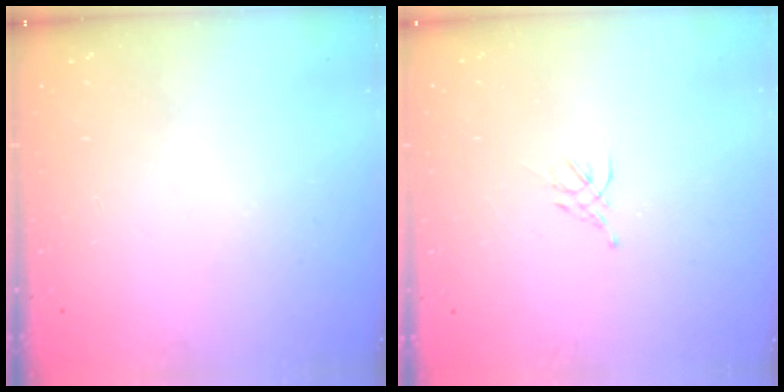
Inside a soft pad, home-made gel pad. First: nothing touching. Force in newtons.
{"total": 1.5, "press": 1.4, "slide": 0.6}